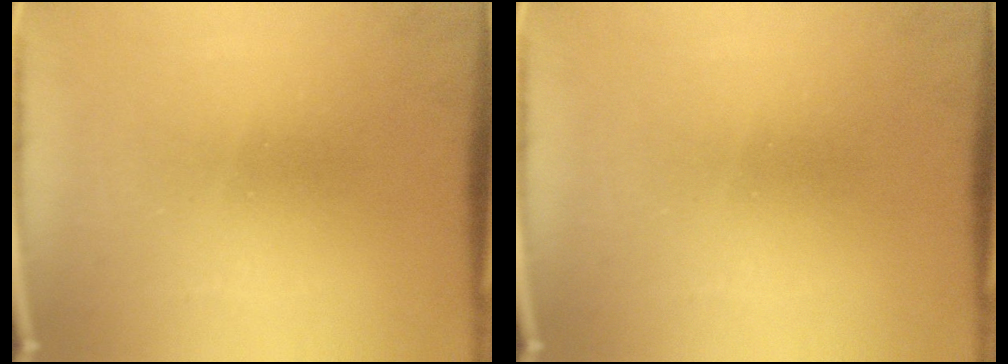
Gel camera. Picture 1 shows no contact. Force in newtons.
{"total": 0.0}